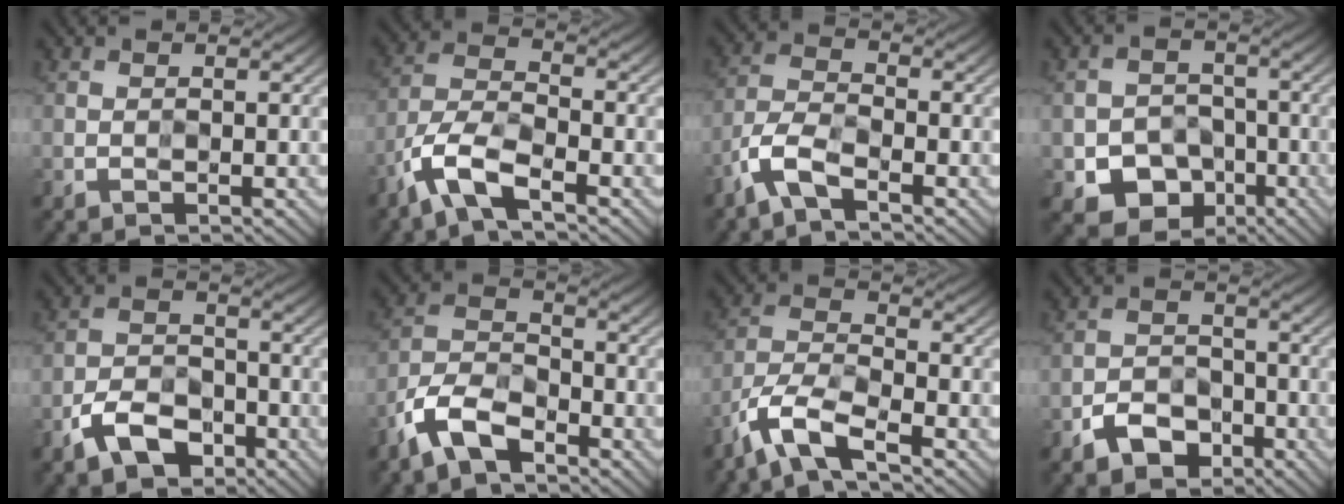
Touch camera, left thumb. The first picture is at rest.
{"total": 7.5, "force": [-4.9, 2.4, 5.2], "torque": [-0.113, 0.000, -0.113]}
{"total": 5.3, "force": [-3.5, 1.6, 3.5], "torque": [-0.084, -0.004, -0.089]}
{"total": 7.9, "force": [-3.7, 6.0, 3.6], "torque": [-0.063, -0.019, -0.066]}
{"total": 6.4, "force": [-3.9, 3.5, 3.6], "torque": [-0.070, -0.002, -0.086]}
{"total": 8.2, "force": [-5.4, 3.6, 5.0], "torque": [-0.101, -0.001, -0.126]}
{"total": 7.8, "force": [-5.5, 2.0, 5.1], "torque": [-0.111, -0.003, -0.124]}
{"total": 5.1, "force": [-3.1, 3.1, 2.4], "torque": [-0.046, -0.002, -0.067]}